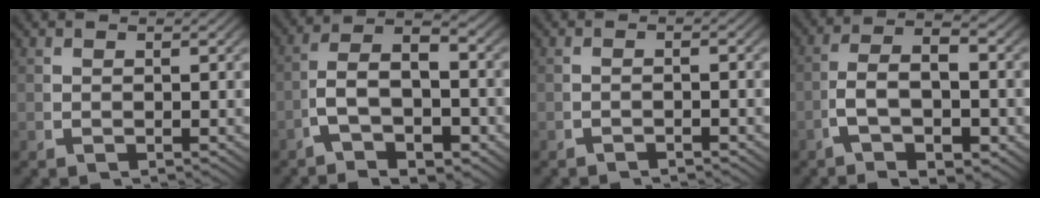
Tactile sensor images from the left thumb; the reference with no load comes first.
{"total": 7.3, "force": [-1.4, 4.4, 5.6], "torque": [-0.105, -0.023, -0.021]}
{"total": 1.2, "force": [-1.1, 0.0, 0.2], "torque": [-0.006, 0.000, -0.021]}
{"total": 6.1, "force": [-0.8, 3.2, 5.2], "torque": [-0.098, -0.013, -0.012]}